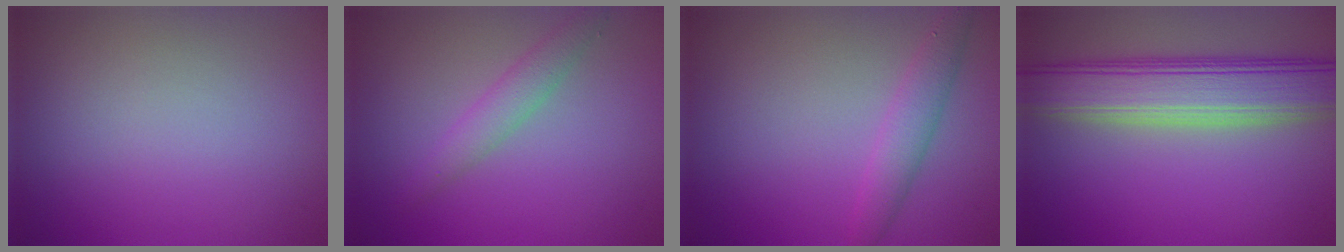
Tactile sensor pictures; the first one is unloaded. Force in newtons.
{"total": 2.2, "press": 2.2, "slide": 0.1}
{"total": 2.3, "press": 2.3, "slide": 0.0}
{"total": 7.9, "press": 7.9, "slide": 0.4}